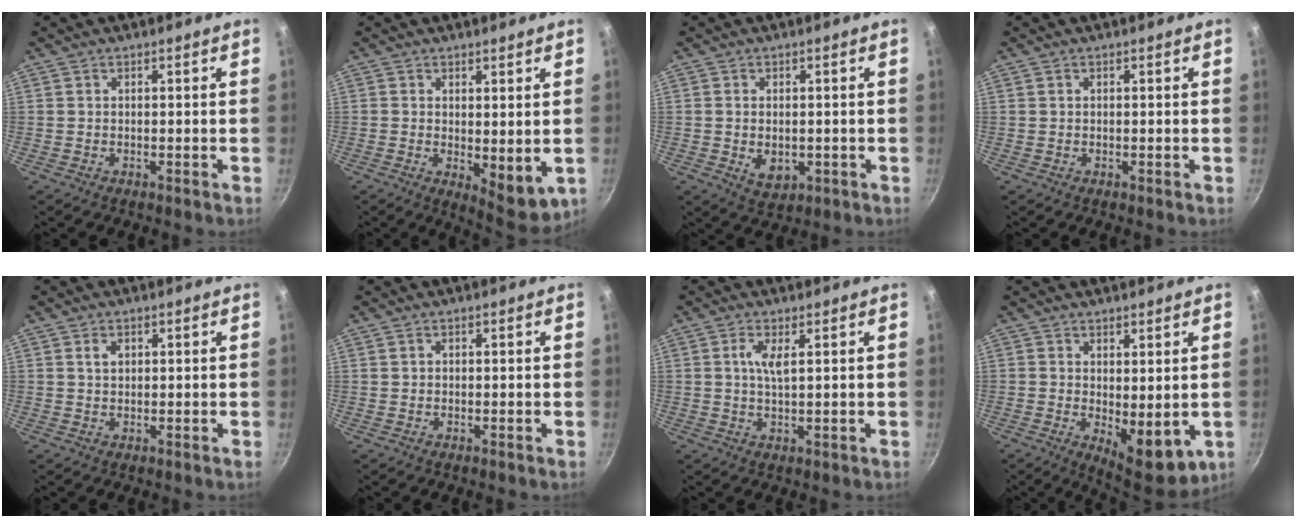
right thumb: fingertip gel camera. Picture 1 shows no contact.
{"total": 7.2, "force": [0.3, 3.4, 6.3], "torque": [-0.077, -0.021, 0.012]}
{"total": 4.9, "force": [-0.6, 3.4, 3.4], "torque": [-0.048, -0.007, -0.002]}
{"total": 0.0}
{"total": 3.4, "force": [1.2, 2.3, 2.1], "torque": [-0.027, -0.002, 0.023]}
{"total": 0.6, "force": [0.2, 0.6, 0.2], "torque": [-0.002, 0.004, 0.003]}
{"total": 3.8, "force": [1.1, 1.1, 3.5], "torque": [-0.070, -0.001, 0.022]}
{"total": 9.1, "force": [-0.4, 4.3, 8.0], "torque": [-0.091, -0.016, 0.008]}